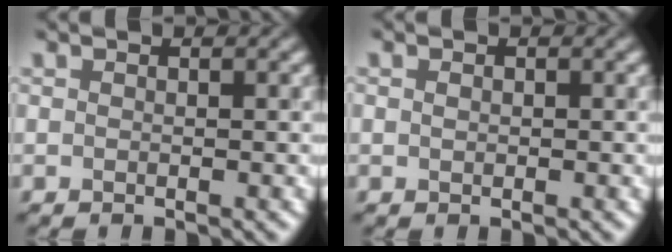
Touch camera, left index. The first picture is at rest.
{"total": 0.6, "force": [0.1, 0.5, 0.4], "torque": [-0.006, 0.000, 0.001]}